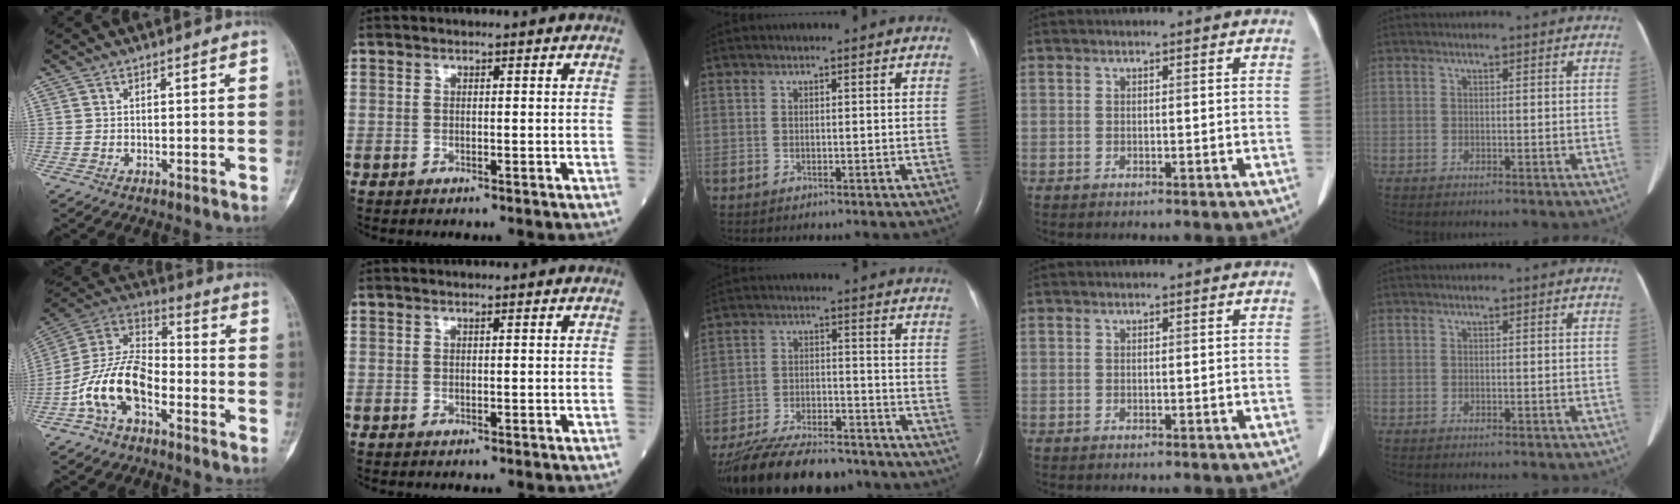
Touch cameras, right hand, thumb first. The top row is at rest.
{"thumb": {"total": 14.0, "force": [-5.7, 7.6, 10.3], "torque": [-0.195, 0.059, -0.116]}, "middle": {"total": 19.3, "force": [-16.5, 4.9, 8.7], "torque": [-0.178, -0.021, -0.257]}}